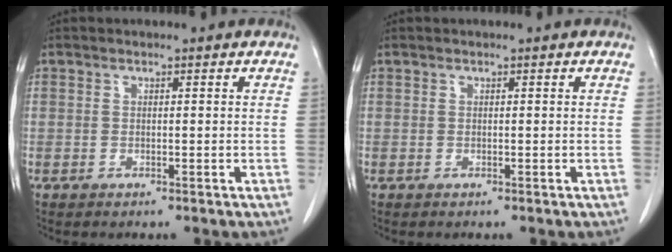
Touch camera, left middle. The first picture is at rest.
{"total": 0.0}